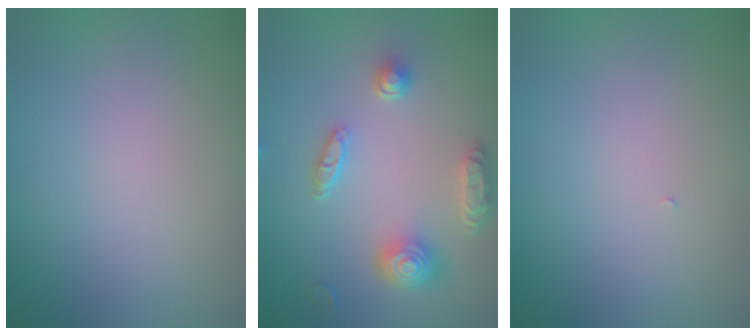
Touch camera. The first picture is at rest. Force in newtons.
{"total": 4.6, "press": 3.9, "slide": 2.5}
{"total": 0.0}